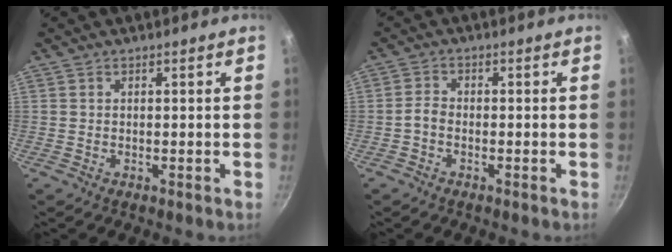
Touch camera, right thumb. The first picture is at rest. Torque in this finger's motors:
{"motor_torque": [0.25, 0.07, 0.41, -0.25, 0.11]}